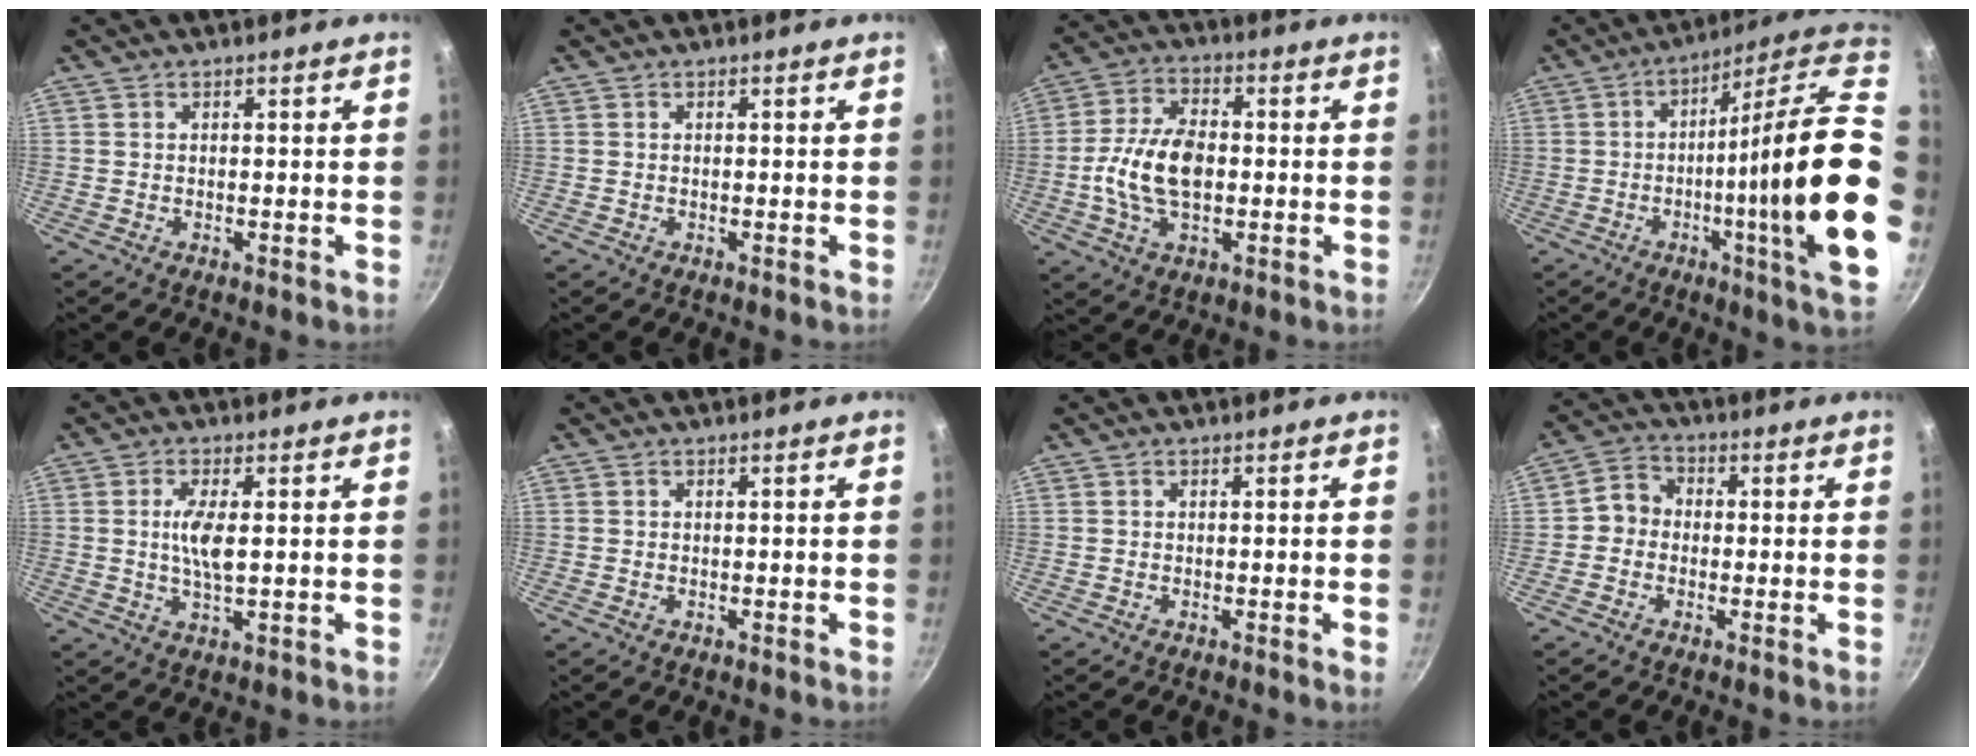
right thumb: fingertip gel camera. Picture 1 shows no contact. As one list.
[{"total": 0.0}, {"total": 11.8, "force": [-1.0, 7.1, 9.4], "torque": [-0.173, 0.021, -0.028]}, {"total": 24.6, "force": [-1.6, 1.4, 24.5], "torque": [-0.343, -0.004, -0.034]}, {"total": 5.5, "force": [0.6, 1.8, 5.2], "torque": [-0.108, -0.001, 0.012]}, {"total": 0.0}, {"total": 0.9, "force": [-0.2, -0.1, 0.9], "torque": [-0.013, -0.001, -0.006]}, {"total": 4.8, "force": [-0.5, 4.3, 2.1], "torque": [-0.012, 0.015, -0.028]}]